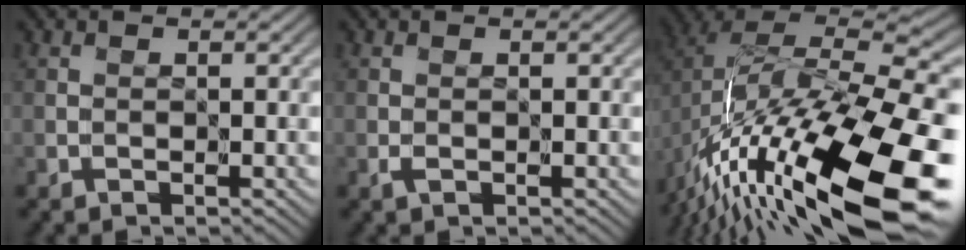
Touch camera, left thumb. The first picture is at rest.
{"total": 0.6, "force": [-0.1, 0.3, 0.5], "torque": [-0.014, -0.002, -0.005]}
{"total": 18.5, "force": [-8.8, 7.1, 14.6], "torque": [-0.268, -0.023, -0.136]}